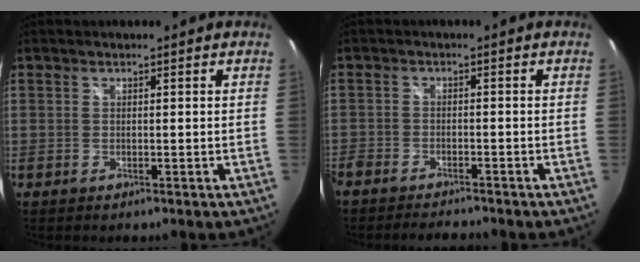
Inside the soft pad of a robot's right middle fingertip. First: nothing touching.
{"total": 5.9, "force": [-5.4, 1.5, 1.8], "torque": [-0.055, -0.010, -0.088]}